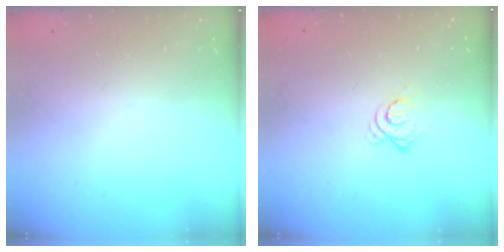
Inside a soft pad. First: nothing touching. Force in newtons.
{"total": 4.2, "press": 4.2, "slide": 0.2}